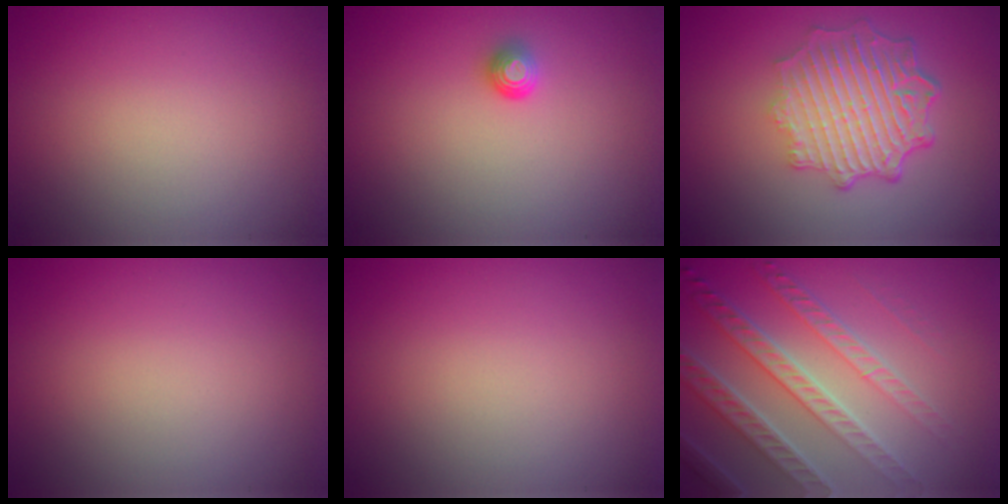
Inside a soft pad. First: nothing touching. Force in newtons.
{"total": 1.2, "press": 1.0, "slide": 0.6}
{"total": 6.5, "press": 4.8, "slide": 4.4}
{"total": 0.0}
{"total": 0.0}
{"total": 7.6, "press": 5.2, "slide": 5.5}